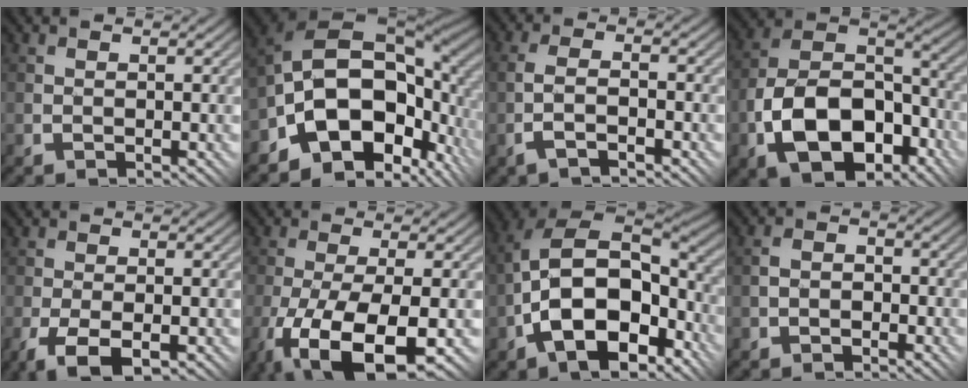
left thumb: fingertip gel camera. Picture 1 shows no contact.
{"total": 14.8, "force": [-3.9, 10.2, 10.1], "torque": [-0.149, -0.007, -0.071]}
{"total": 3.6, "force": [-1.8, 1.1, 2.9], "torque": [-0.065, 0.007, -0.042]}
{"total": 14.4, "force": [-6.1, 8.6, 9.8], "torque": [-0.177, -0.022, -0.108]}
{"total": 5.8, "force": [-3.1, 2.4, 4.3], "torque": [-0.085, -0.008, -0.050]}
{"total": 11.9, "force": [-5.7, 3.9, 9.6], "torque": [-0.201, -0.021, -0.094]}
{"total": 16.7, "force": [-4.9, 9.6, 12.7], "torque": [-0.226, -0.016, -0.082]}
{"total": 2.7, "force": [-1.1, 2.1, 1.3], "torque": [-0.013, -0.001, -0.025]}